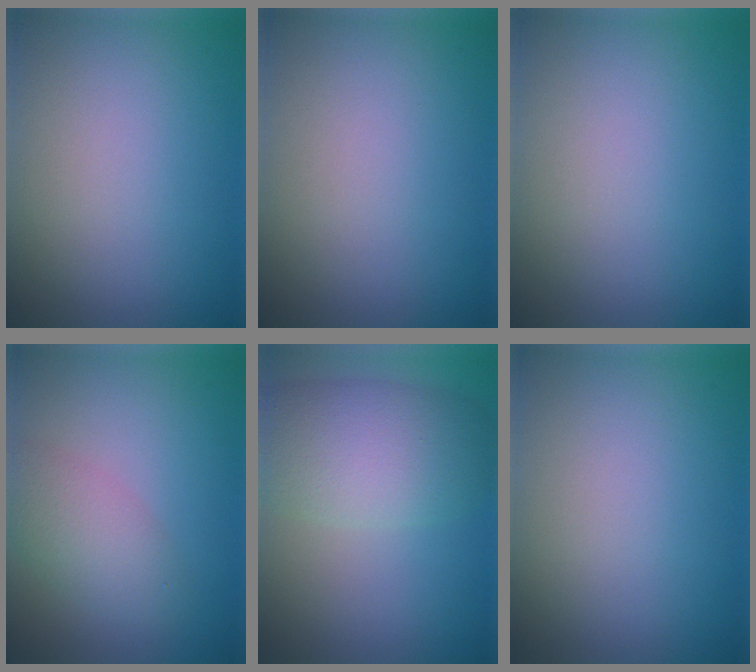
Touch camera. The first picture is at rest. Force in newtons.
{"total": 0.0}
{"total": 0.0}
{"total": 3.2, "press": 3.2, "slide": 0.1}
{"total": 6.7, "press": 6.6, "slide": 0.3}
{"total": 0.0}